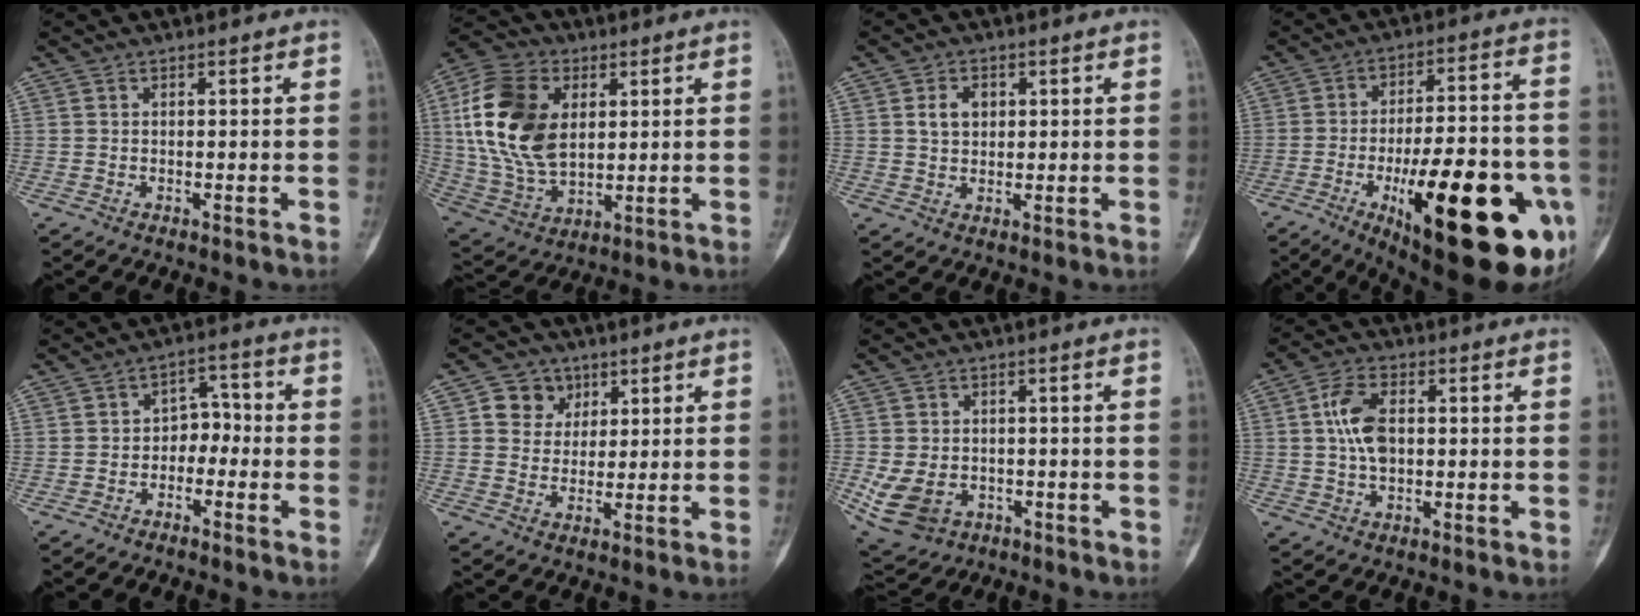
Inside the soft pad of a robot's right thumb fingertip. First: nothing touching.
{"total": 19.9, "force": [4.1, 12.8, 14.6], "torque": [-0.285, -0.007, 0.081]}
{"total": 4.2, "force": [1.2, 3.2, 2.5], "torque": [-0.029, -0.001, 0.022]}
{"total": 31.4, "force": [-10.9, 10.5, 27.5], "torque": [-0.339, 0.019, -0.142]}
{"total": 5.1, "force": [-1.5, 3.8, 3.1], "torque": [-0.022, 0.034, -0.037]}
{"total": 6.5, "force": [2.7, 5.7, 1.6], "torque": [0.004, -0.005, 0.044]}
{"total": 9.9, "force": [-2.5, 7.8, 5.5], "torque": [-0.113, 0.008, -0.025]}
{"total": 7.9, "force": [1.1, 4.8, 6.2], "torque": [-0.113, 0.010, 0.019]}